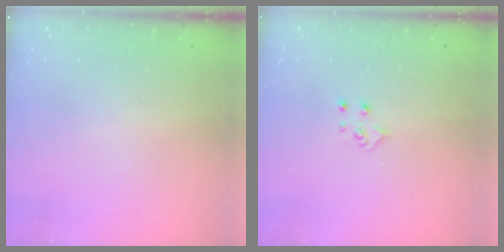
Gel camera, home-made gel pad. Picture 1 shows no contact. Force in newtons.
{"total": 4.9, "press": 4.8, "slide": 0.5}